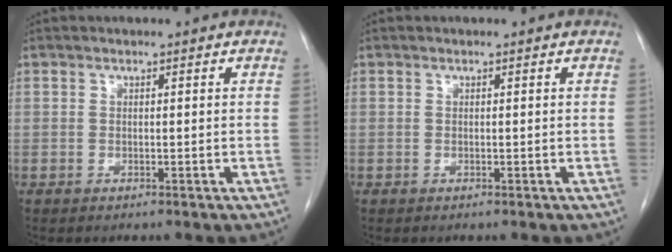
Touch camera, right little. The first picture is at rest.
{"total": 0.0}